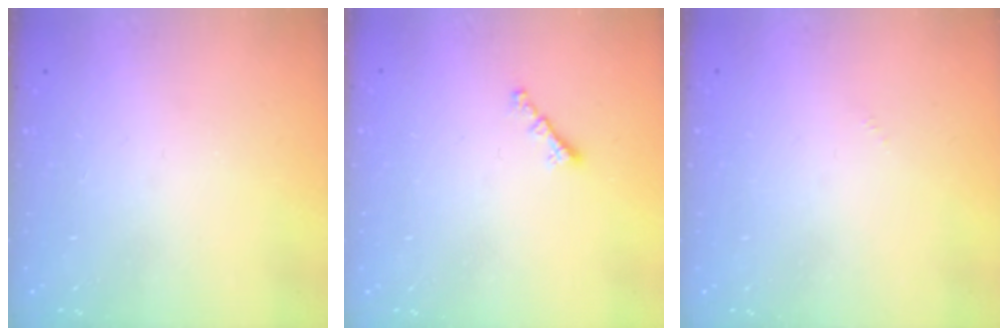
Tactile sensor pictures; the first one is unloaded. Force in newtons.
{"total": 0.6, "press": 0.5, "slide": 0.4}
{"total": 0.0}